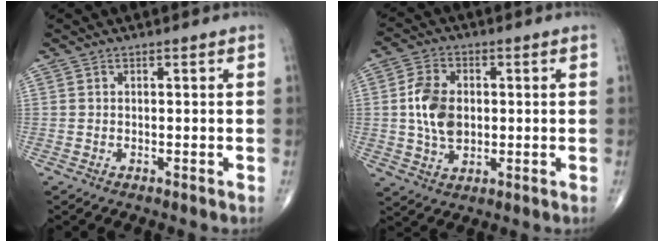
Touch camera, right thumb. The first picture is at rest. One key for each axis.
{"total": 9.2, "fx": 0.4, "fy": 6.3, "fz": 6.7, "tx": -0.113, "ty": 0.003, "tz": 0.008}